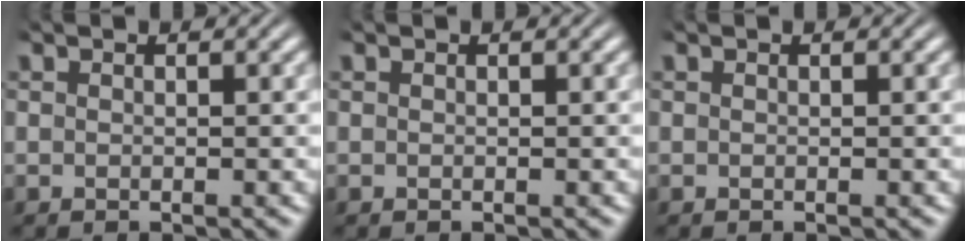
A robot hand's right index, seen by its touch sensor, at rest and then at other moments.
{"total": 0.0}
{"total": 0.0}